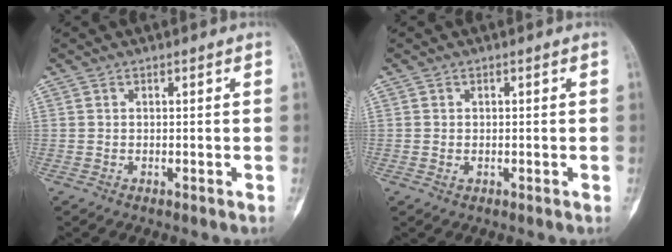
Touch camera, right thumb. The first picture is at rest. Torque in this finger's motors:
{"motor_torque": [-0.70, 0.36, 0.01, 0.12, -0.01]}